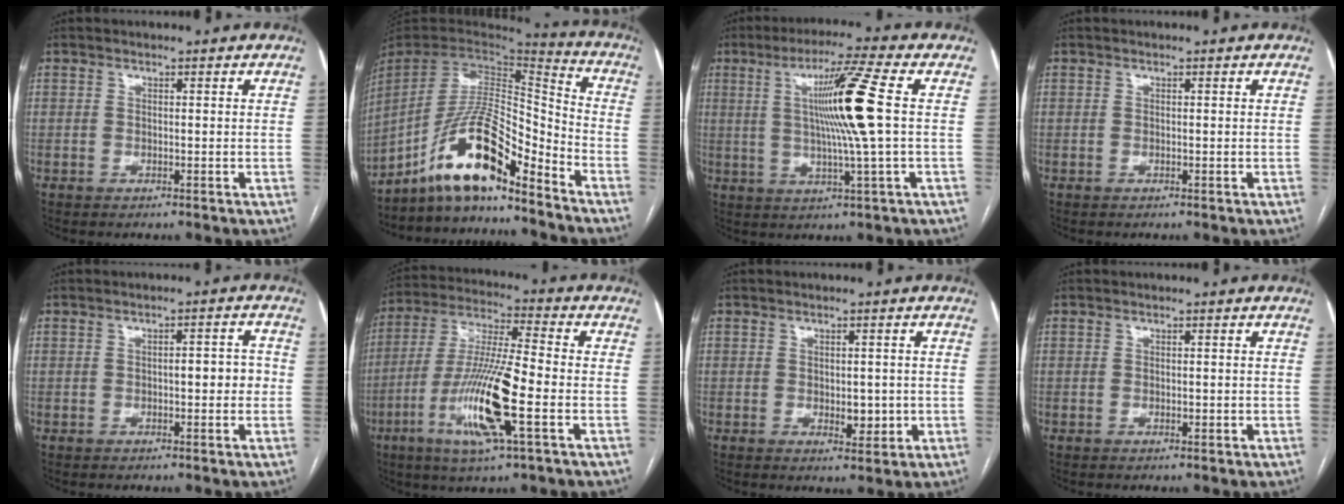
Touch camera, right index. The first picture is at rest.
{"total": 14.9, "force": [-11.2, 2.4, 9.6], "torque": [-0.179, 0.021, -0.201]}
{"total": 11.8, "force": [1.5, -1.8, 11.5], "torque": [-0.202, 0.000, 0.028]}
{"total": 0.0}
{"total": 3.6, "force": [-0.3, 1.3, 3.4], "torque": [-0.043, 0.013, -0.005]}
{"total": 15.5, "force": [-5.1, 1.1, 14.6], "torque": [-0.295, -0.013, -0.096]}
{"total": 3.6, "force": [-0.5, 1.9, 3.0], "torque": [-0.038, -0.002, 0.000]}
{"total": 0.9, "force": [-0.2, 0.4, 0.8], "torque": [-0.012, 0.000, -0.002]}